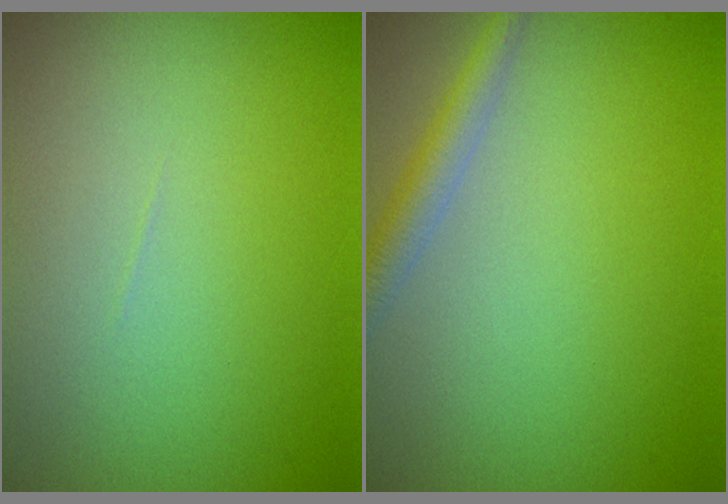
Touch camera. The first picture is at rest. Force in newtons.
{"total": 2.4, "press": 2.4, "slide": 0.0}